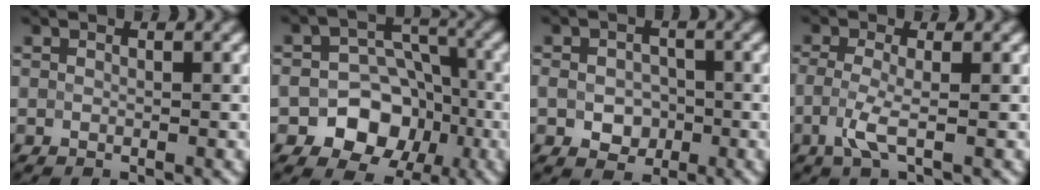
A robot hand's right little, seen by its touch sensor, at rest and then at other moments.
{"total": 7.1, "force": [-2.9, 5.4, 3.6], "torque": [-0.023, 0.002, -0.055]}
{"total": 3.1, "force": [-0.7, 2.5, 1.8], "torque": [-0.035, -0.006, -0.011]}
{"total": 2.4, "force": [-0.8, 0.5, 2.3], "torque": [-0.060, -0.006, -0.020]}